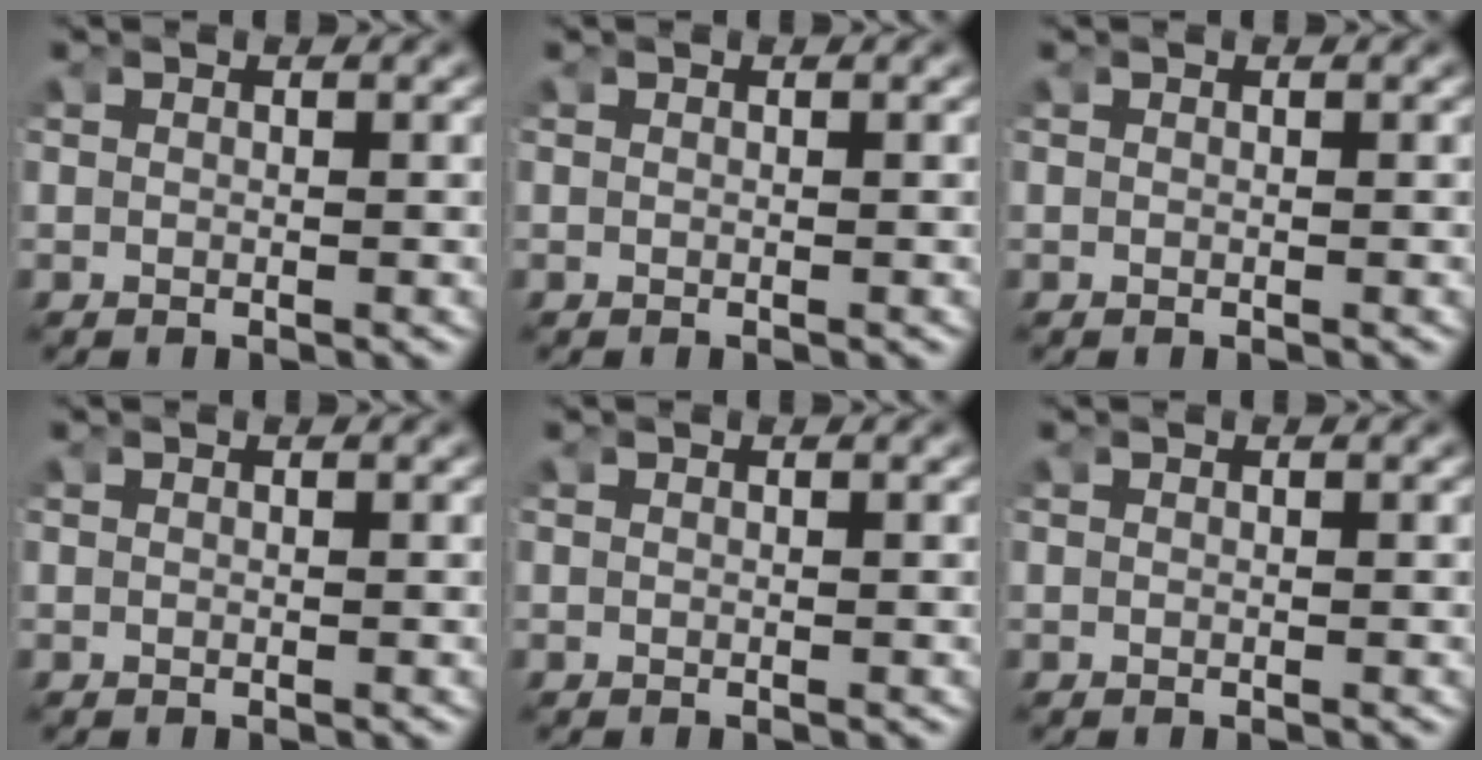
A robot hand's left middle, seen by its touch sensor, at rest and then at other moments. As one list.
[{"total": 0.0}, {"total": 0.0}, {"total": 0.0}, {"total": 0.0}, {"total": 0.0}]